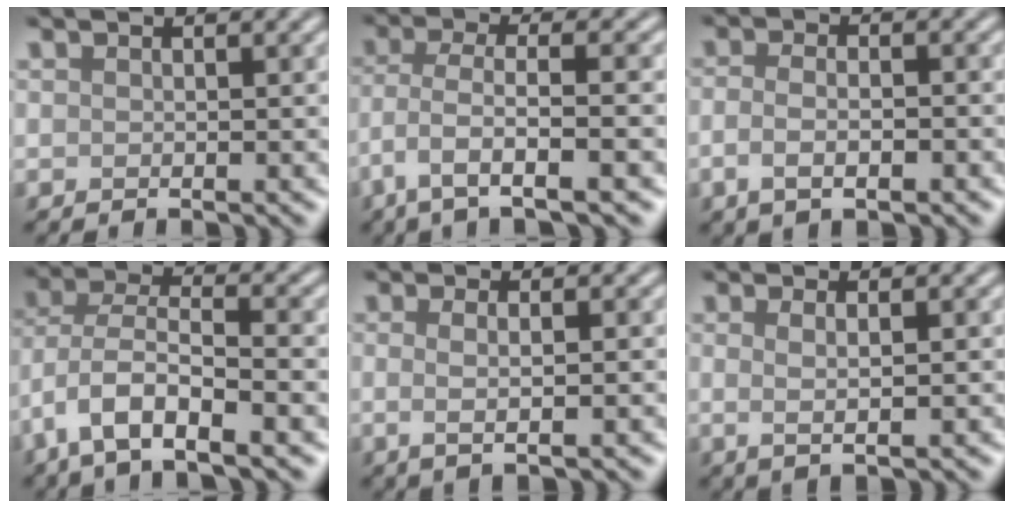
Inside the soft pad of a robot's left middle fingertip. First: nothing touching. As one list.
[{"total": 5.5, "force": [-2.7, 1.3, 4.6], "torque": [-0.095, -0.002, -0.052]}, {"total": 3.3, "force": [-1.0, 1.5, 2.7], "torque": [-0.046, -0.006, -0.020]}, {"total": 8.2, "force": [-3.6, 3.7, 6.4], "torque": [-0.124, 0.003, -0.074]}, {"total": 2.3, "force": [-0.1, 0.7, 2.2], "torque": [-0.037, -0.002, -0.006]}, {"total": 1.9, "force": [0.2, 0.5, 1.8], "torque": [-0.031, -0.001, 0.002]}]